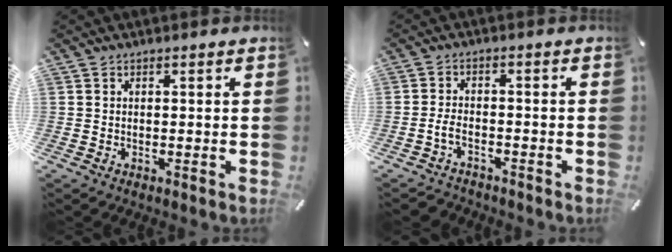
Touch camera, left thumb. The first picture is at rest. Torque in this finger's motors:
{"motor_torque": [-0.46, 0.53, 0.10, 0.14, 0.03]}